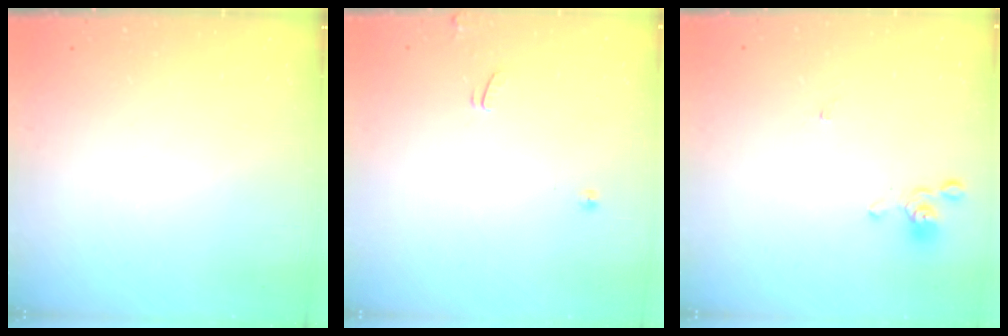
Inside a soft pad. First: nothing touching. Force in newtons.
{"total": 0.0}
{"total": 0.0}